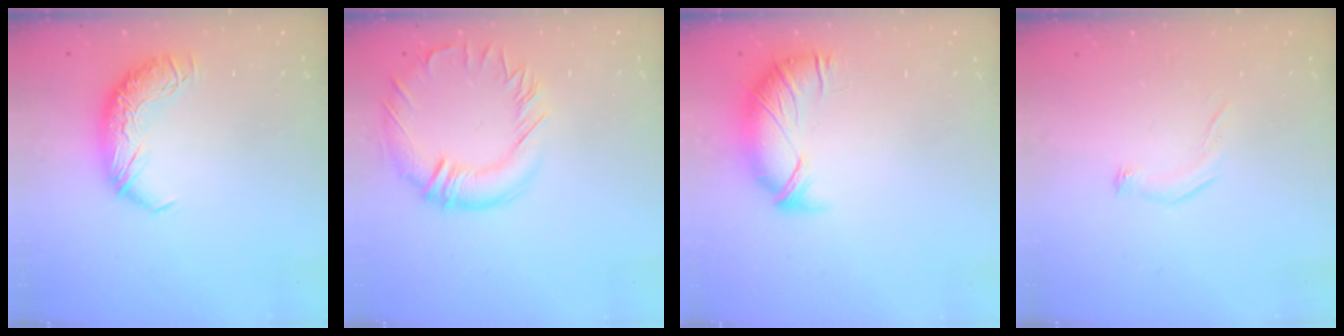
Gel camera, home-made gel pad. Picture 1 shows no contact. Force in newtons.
{"total": 4.0, "press": 3.7, "slide": 1.5}
{"total": 2.5, "press": 1.9, "slide": 1.7}
{"total": 5.5, "press": 5.4, "slide": 1.0}